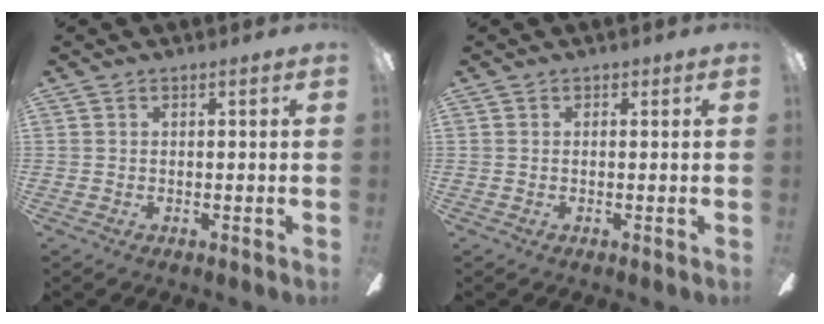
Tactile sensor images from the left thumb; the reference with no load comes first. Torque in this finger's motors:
{"motor_torque": [-0.11, 0.11, -0.10, 0.27, 0.00]}